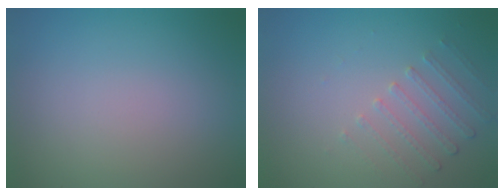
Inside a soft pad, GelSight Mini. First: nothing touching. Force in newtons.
{"total": 1.7, "press": 1.2, "slide": 1.2}